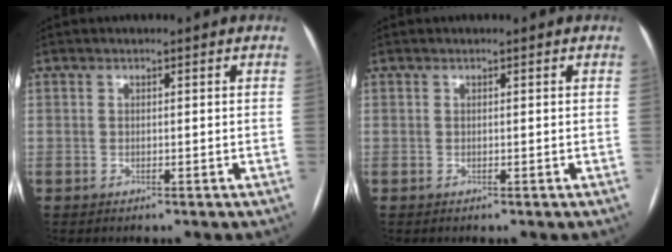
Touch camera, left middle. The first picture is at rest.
{"total": 0.0}